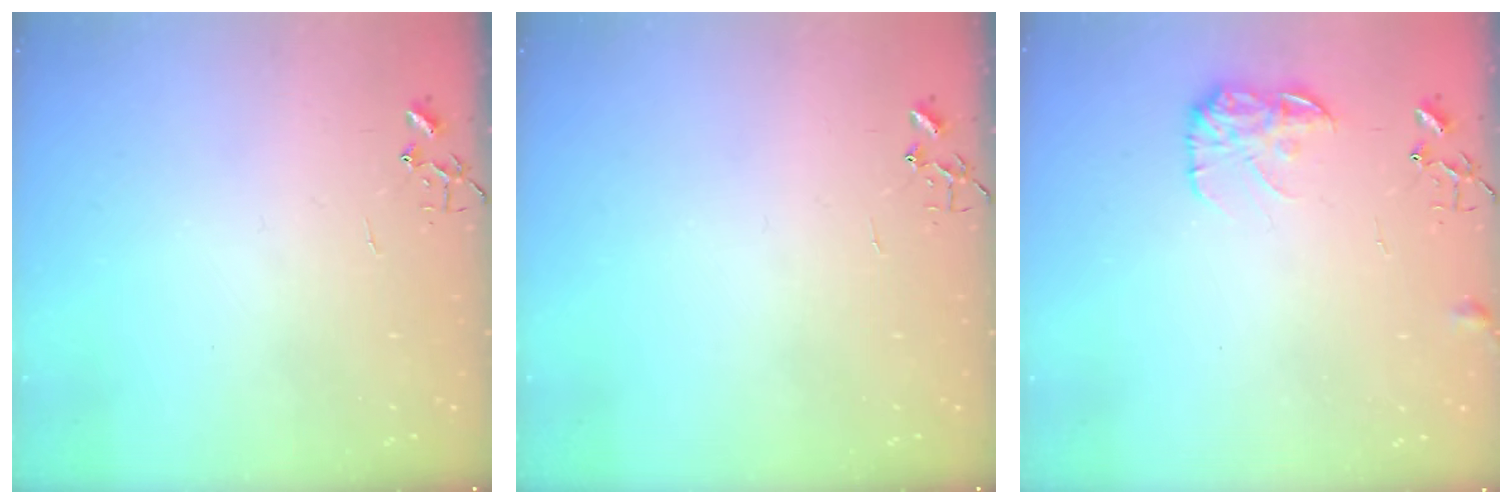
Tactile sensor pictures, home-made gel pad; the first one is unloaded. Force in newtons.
{"total": 0.0}
{"total": 9.5, "press": 9.5, "slide": 0.2}